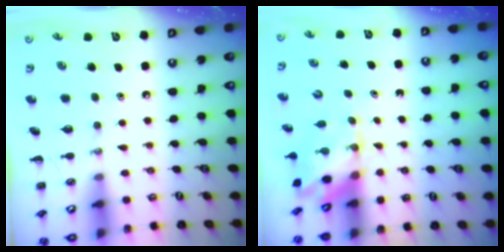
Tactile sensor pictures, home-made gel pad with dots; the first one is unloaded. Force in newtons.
{"total": 2.5, "press": 2.3, "slide": 1.0}